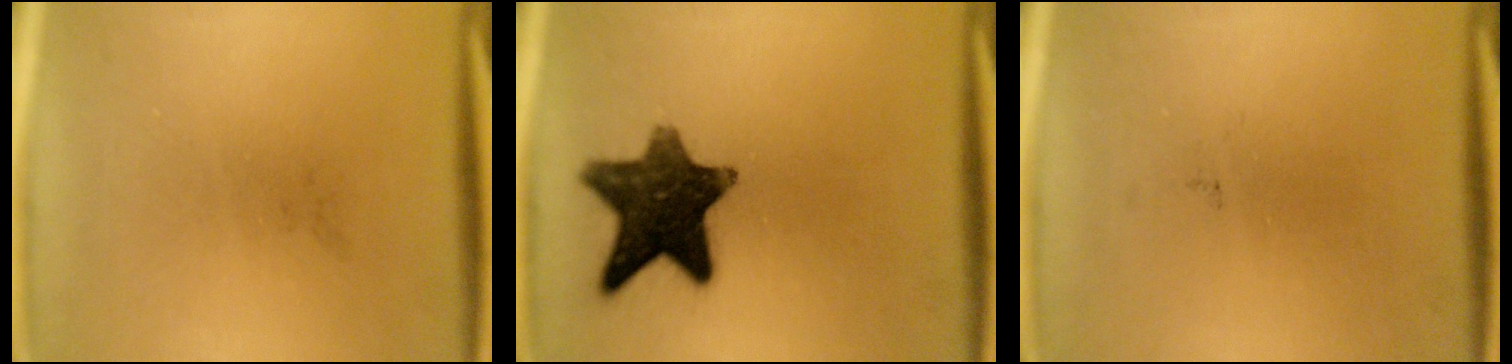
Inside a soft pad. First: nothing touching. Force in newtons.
{"total": 12.6}
{"total": 0.0}